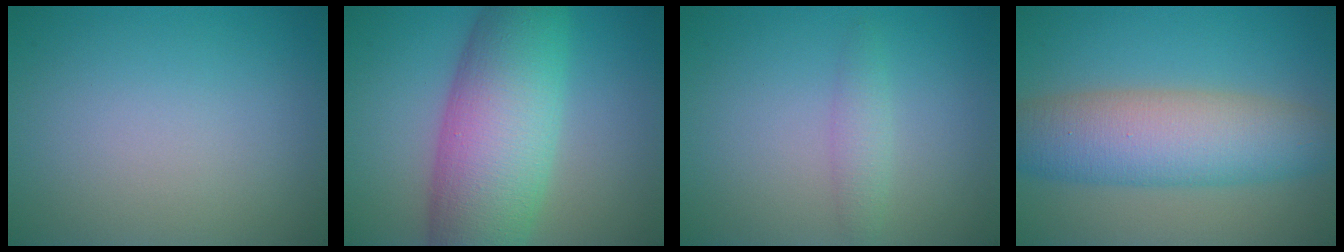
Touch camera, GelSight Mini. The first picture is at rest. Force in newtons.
{"total": 11.2, "press": 11.2, "slide": 0.3}
{"total": 1.5, "press": 1.5, "slide": 0.0}
{"total": 7.9, "press": 7.9, "slide": 0.1}